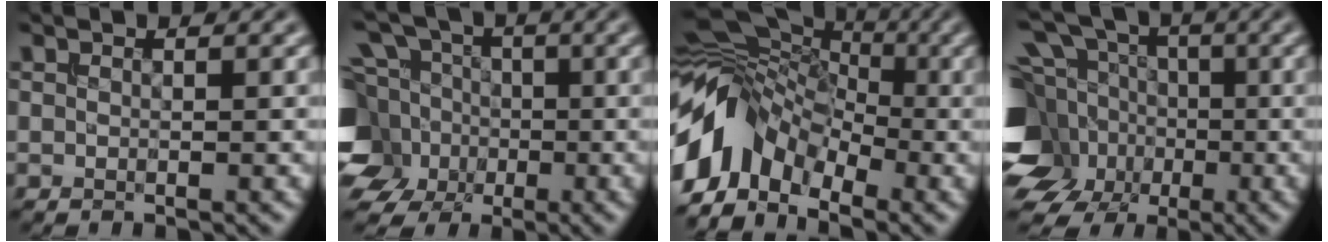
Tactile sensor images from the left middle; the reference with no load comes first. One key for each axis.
{"total": 11.9, "fx": 0.1, "fy": 10.3, "fz": 6.1, "tx": -0.155, "ty": 0.021, "tz": -0.030}
{"total": 7.6, "fx": -3.8, "fy": 5.3, "fz": 3.9, "tx": -0.068, "ty": 0.012, "tz": -0.084}
{"total": 16.2, "fx": -0.9, "fy": 13.9, "fz": 8.4, "tx": -0.201, "ty": 0.016, "tz": -0.041}